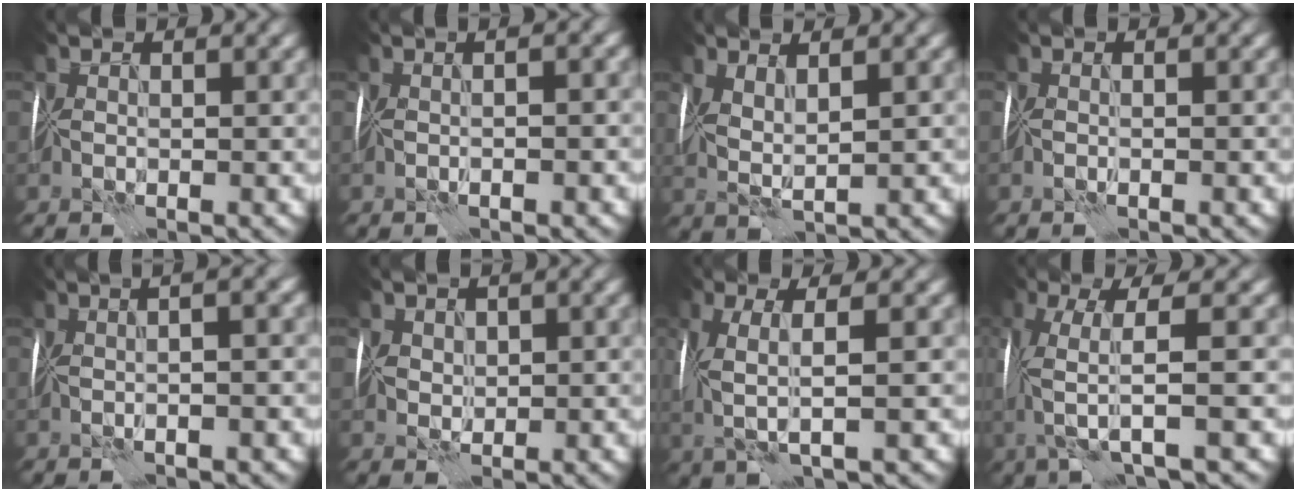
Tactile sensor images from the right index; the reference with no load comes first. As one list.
[{"total": 4.1, "force": [0.6, 1.8, 3.6], "torque": [-0.020, 0.017, -0.011]}, {"total": 2.7, "force": [1.3, 0.6, 2.2], "torque": [-0.051, 0.004, 0.025]}, {"total": 0.0}, {"total": 7.6, "force": [1.8, 3.5, 6.5], "torque": [-0.029, 0.031, -0.009]}, {"total": 1.8, "force": [0.9, 1.4, 0.7], "torque": [-0.012, 0.003, 0.017]}, {"total": 4.4, "force": [0.1, 1.1, 4.3], "torque": [-0.094, 0.004, 0.002]}, {"total": 5.5, "force": [-0.5, 1.1, 5.3], "torque": [-0.108, 0.001, -0.014]}]